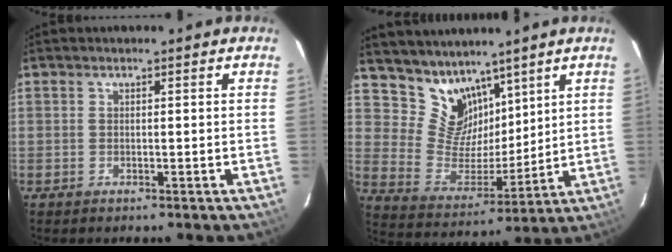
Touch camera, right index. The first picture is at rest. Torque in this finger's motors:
{"motor_torque": [-0.02, 0.52, 0.05, -0.01]}